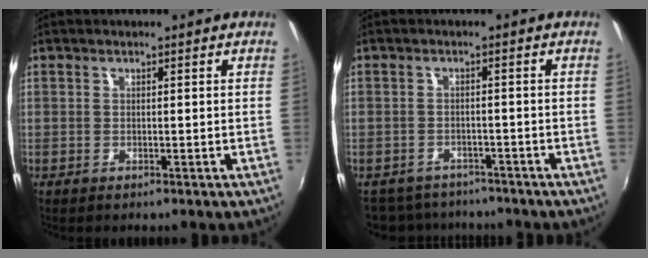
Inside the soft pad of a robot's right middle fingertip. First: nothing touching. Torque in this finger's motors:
{"motor_torque": [-0.06, -0.20, -0.05, 0.00]}